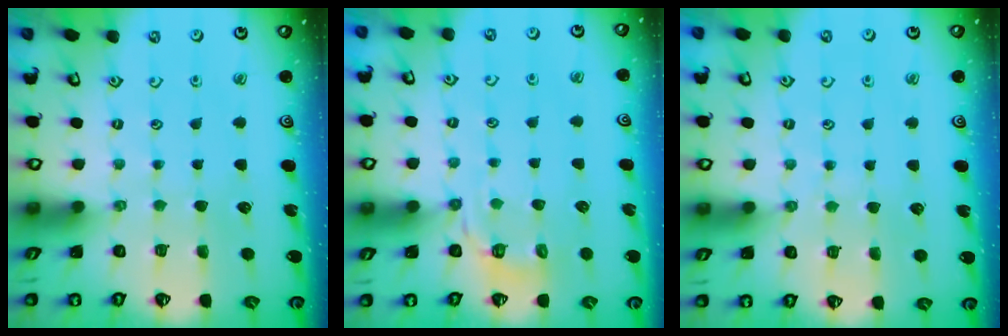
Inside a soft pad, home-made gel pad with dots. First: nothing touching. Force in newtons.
{"total": 5.1, "press": 4.8, "slide": 1.9}
{"total": 4.7, "press": 4.7, "slide": 0.5}